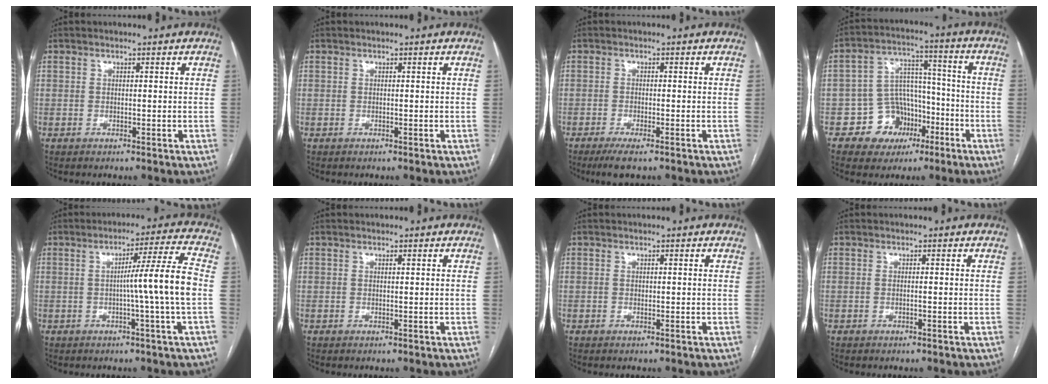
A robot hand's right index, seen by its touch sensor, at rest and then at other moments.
{"total": 0.0}
{"total": 3.7, "force": [-2.5, 0.6, 2.6], "torque": [-0.046, -0.009, -0.043]}
{"total": 9.6, "force": [-4.5, 8.1, 2.5], "torque": [-0.025, 0.036, -0.062]}
{"total": 9.0, "force": [-0.9, -2.3, 8.7], "torque": [-0.131, 0.006, -0.011]}
{"total": 0.0}
{"total": 0.0}
{"total": 0.0}